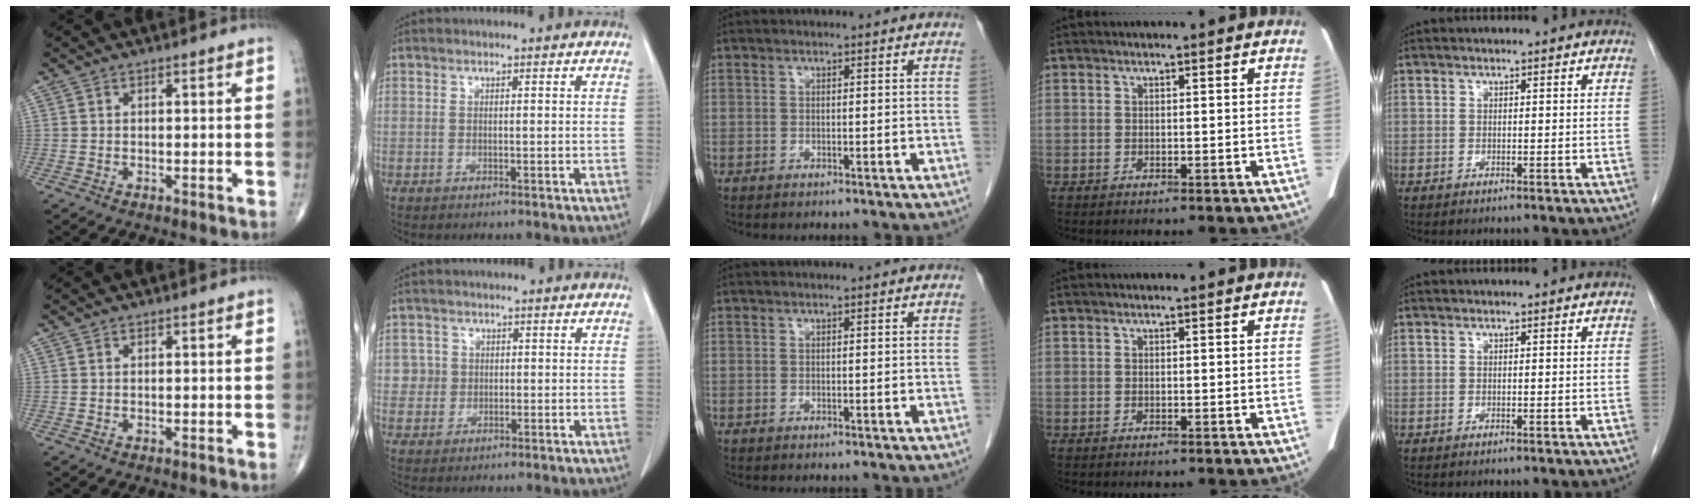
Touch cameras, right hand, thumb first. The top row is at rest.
{"index": {"total": 2.9, "force": [0.4, 2.8, -0.3], "torque": [0.020, 0.008, 0.006]}}